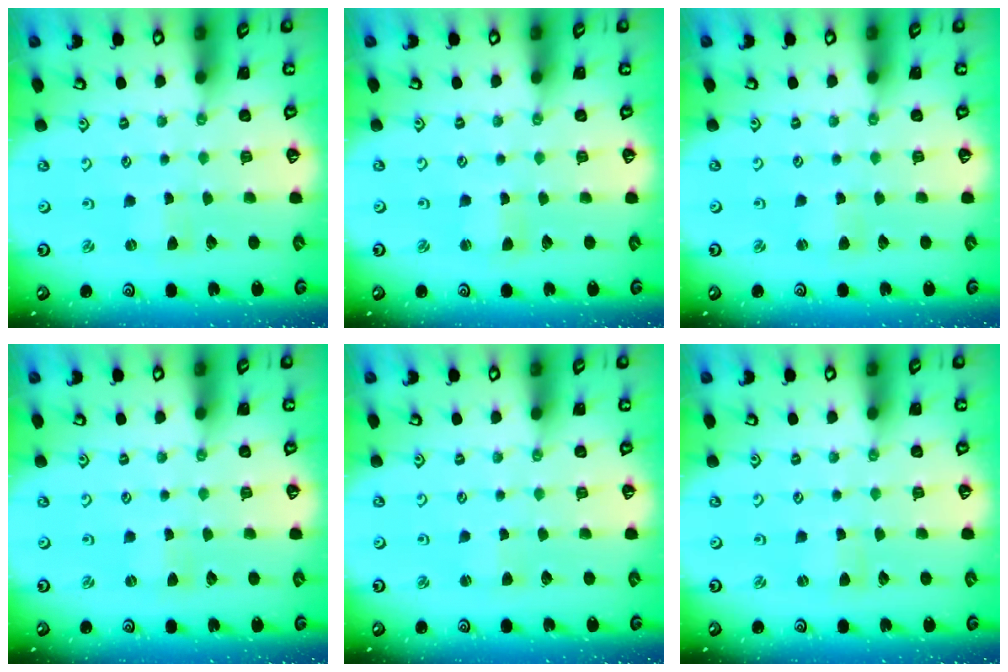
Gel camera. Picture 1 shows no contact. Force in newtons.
{"total": 1.0, "press": 1.0, "slide": 0.2}
{"total": 2.5, "press": 2.4, "slide": 0.5}
{"total": 0.0}
{"total": 1.9, "press": 1.9, "slide": 0.2}
{"total": 0.9, "press": 0.9, "slide": 0.0}